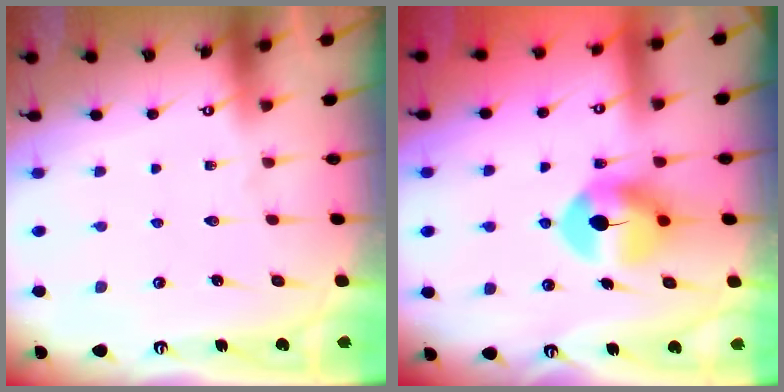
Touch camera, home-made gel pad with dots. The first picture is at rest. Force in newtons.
{"total": 9.5, "press": 9.4, "slide": 0.9}